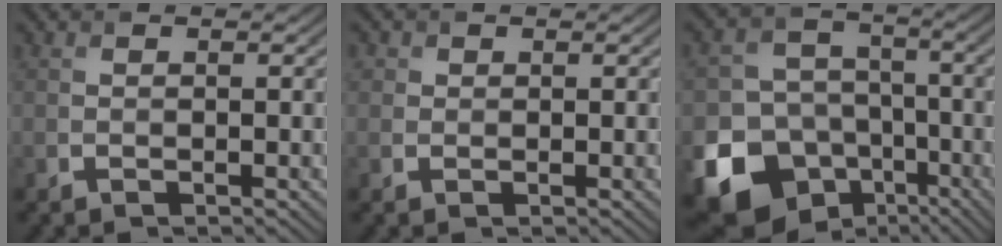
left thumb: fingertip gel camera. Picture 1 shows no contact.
{"total": 1.5, "force": [0.5, 1.4, 0.4], "torque": [-0.009, -0.003, 0.006]}
{"total": 17.0, "force": [-8.6, 13.5, 5.7], "torque": [-0.141, -0.058, -0.152]}